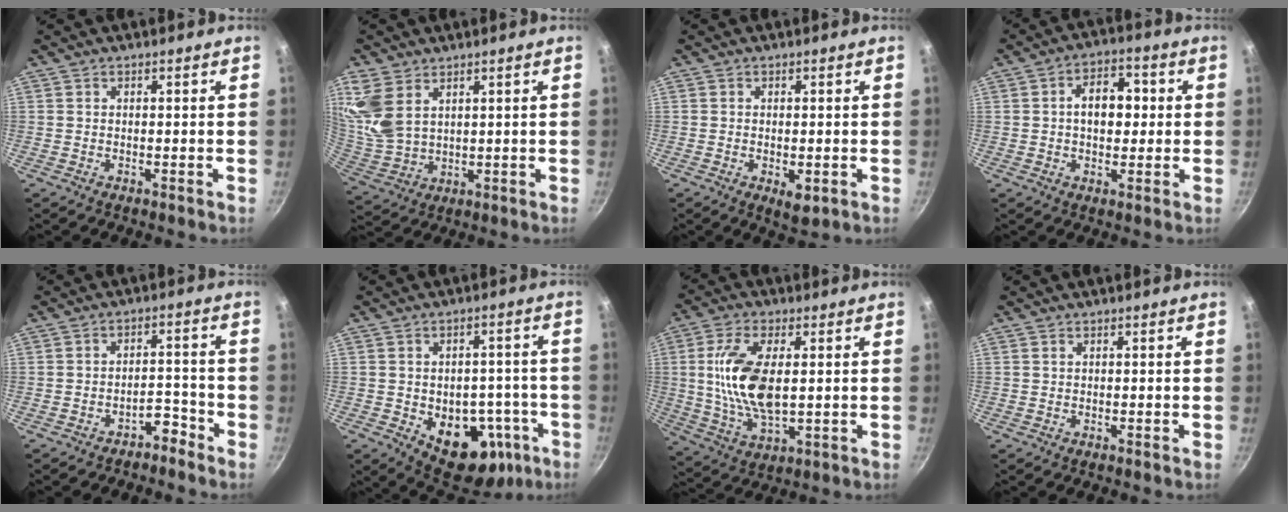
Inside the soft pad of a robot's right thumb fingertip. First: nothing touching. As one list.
[{"total": 11.1, "force": [4.8, 6.8, 7.4], "torque": [-0.173, -0.012, 0.113]}, {"total": 3.4, "force": [-1.0, 1.5, 2.9], "torque": [-0.042, -0.009, -0.011]}, {"total": 8.4, "force": [0.8, 5.4, 6.4], "torque": [-0.071, 0.017, 0.006]}, {"total": 4.1, "force": [-3.3, 2.0, 1.4], "torque": [-0.005, 0.040, -0.050]}, {"total": 15.5, "force": [-6.0, 9.7, 10.5], "torque": [-0.110, 0.031, -0.067]}, {"total": 14.3, "force": [1.5, 6.7, 12.6], "torque": [-0.254, -0.011, 0.036]}, {"total": 0.0}]